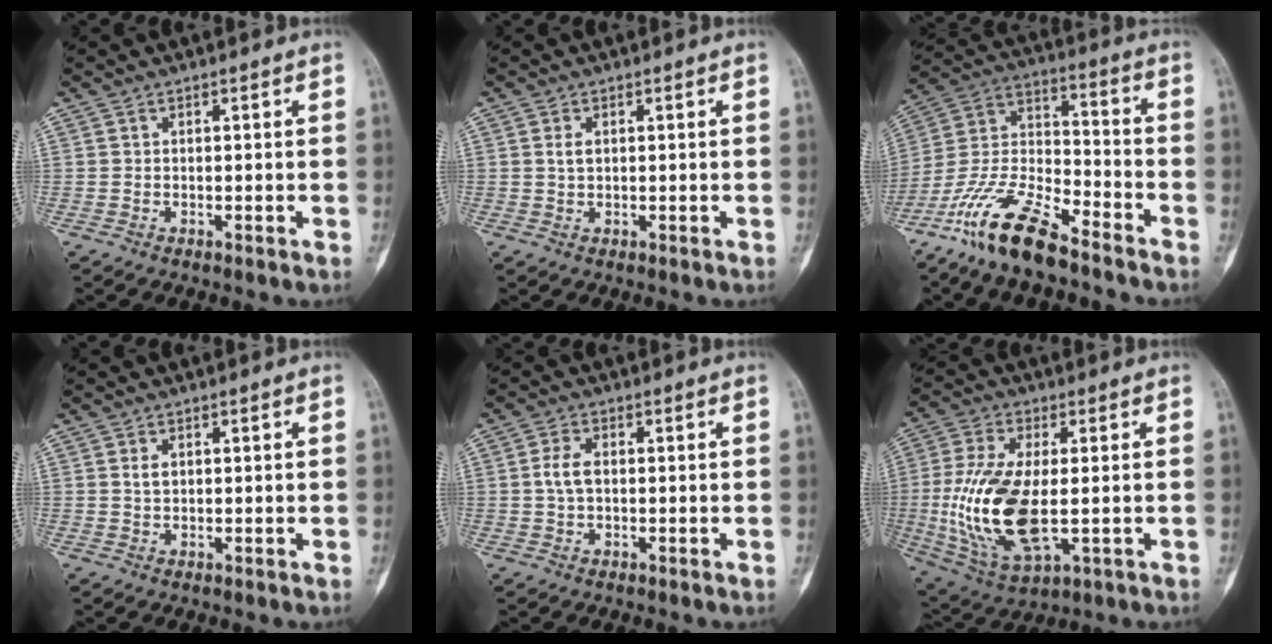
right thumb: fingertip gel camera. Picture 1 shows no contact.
{"total": 1.7, "force": [0.5, 1.1, 1.2], "torque": [-0.018, 0.000, 0.009]}
{"total": 16.4, "force": [-12.0, 5.2, 10.0], "torque": [-0.195, 0.068, -0.230]}
{"total": 1.7, "force": [0.6, 1.2, 1.1], "torque": [-0.013, -0.001, 0.012]}
{"total": 3.8, "force": [0.2, 2.3, 3.0], "torque": [-0.059, 0.005, 0.000]}
{"total": 18.0, "force": [-1.5, 8.8, 15.6], "torque": [-0.326, -0.010, -0.014]}